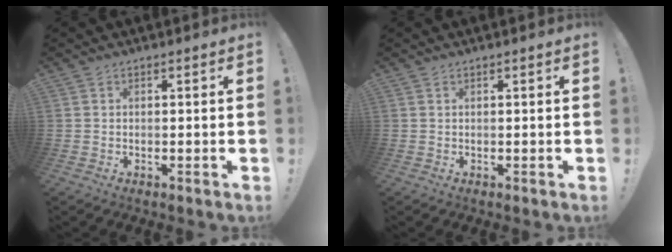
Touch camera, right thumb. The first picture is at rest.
{"total": 0.0}